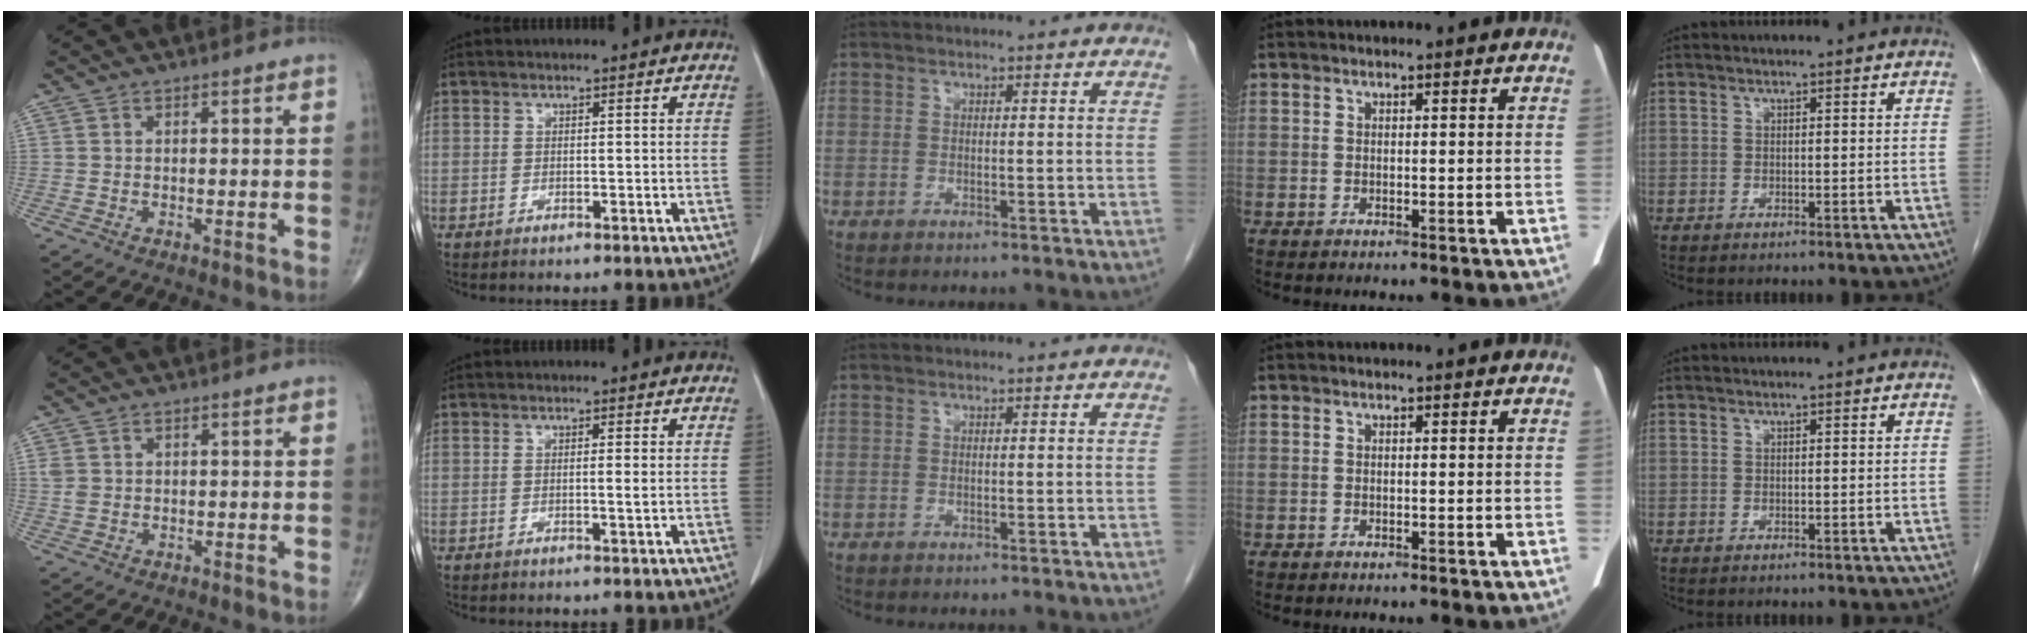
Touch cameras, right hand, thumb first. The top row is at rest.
{"thumb": {"total": 2.2, "force": [0.6, 1.7, 1.2], "torque": [-0.026, 0.003, 0.018]}, "index": {"total": 1.1, "force": [-0.1, -0.2, 1.1], "torque": [-0.018, -0.002, -0.001]}}